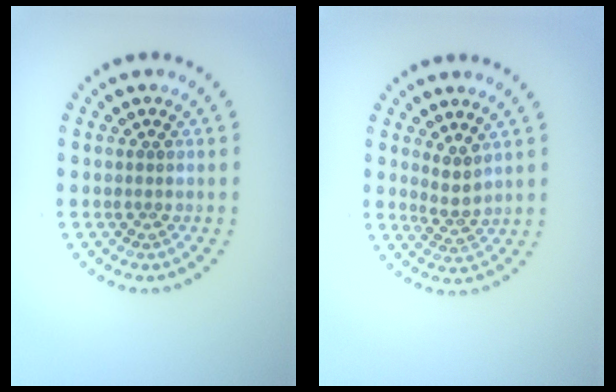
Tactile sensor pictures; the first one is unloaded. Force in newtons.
{"total": 2.0, "press": 1.5, "slide": 1.3}